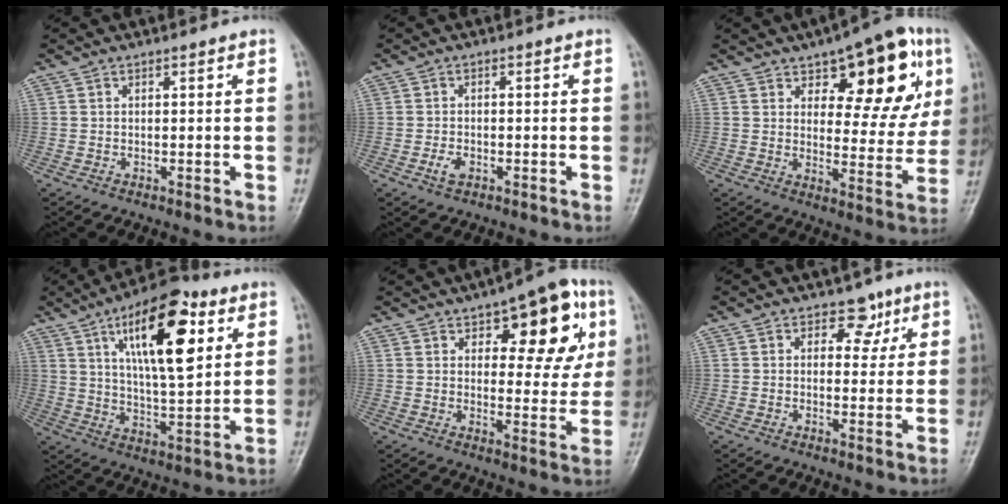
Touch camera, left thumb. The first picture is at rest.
{"total": 2.4, "force": [-1.1, 1.4, 1.6], "torque": [-0.032, 0.006, -0.019]}
{"total": 17.5, "force": [8.1, 7.9, 13.3], "torque": [-0.117, -0.020, 0.111]}
{"total": 18.9, "force": [7.6, 7.1, 15.7], "torque": [-0.221, -0.024, 0.122]}
{"total": 15.0, "force": [6.5, 6.9, 11.6], "torque": [-0.099, -0.010, 0.082]}
{"total": 4.3, "force": [2.3, 3.2, 1.9], "torque": [0.008, -0.008, 0.028]}